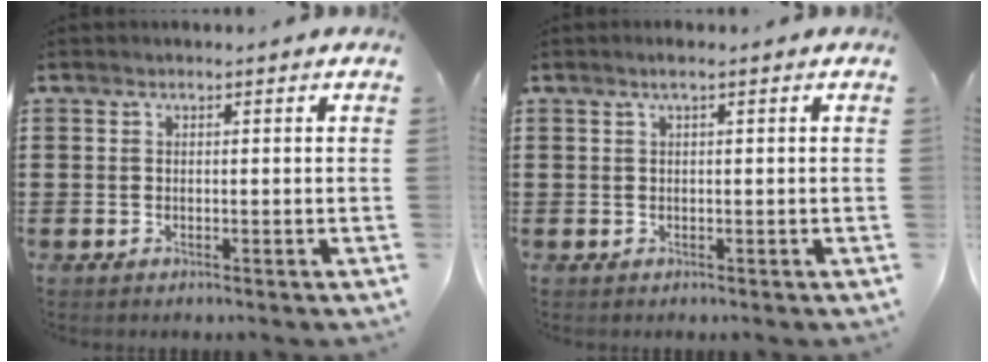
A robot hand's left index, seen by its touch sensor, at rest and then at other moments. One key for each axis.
{"total": 1.1, "fx": 0.4, "fy": 0.0, "fz": 1.0, "tx": -0.018, "ty": -0.001, "tz": 0.006}